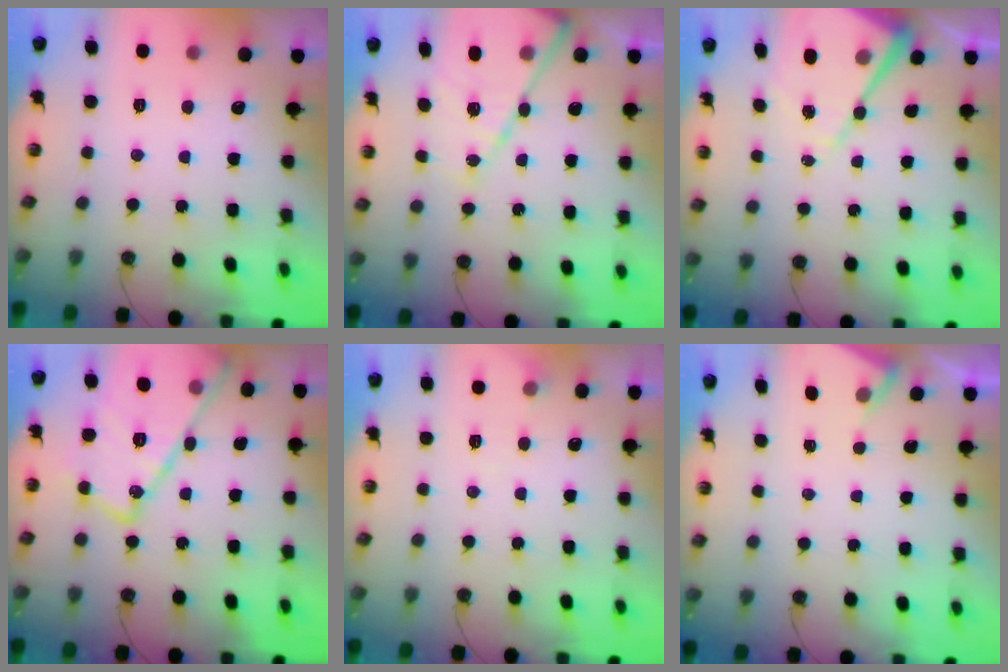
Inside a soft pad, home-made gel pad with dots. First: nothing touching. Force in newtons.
{"total": 15.3, "press": 15.2, "slide": 1.6}
{"total": 12.2, "press": 12.1, "slide": 1.3}
{"total": 20.4, "press": 20.4, "slide": 1.6}
{"total": 3.7, "press": 3.7, "slide": 0.6}
{"total": 2.6, "press": 2.6, "slide": 0.4}